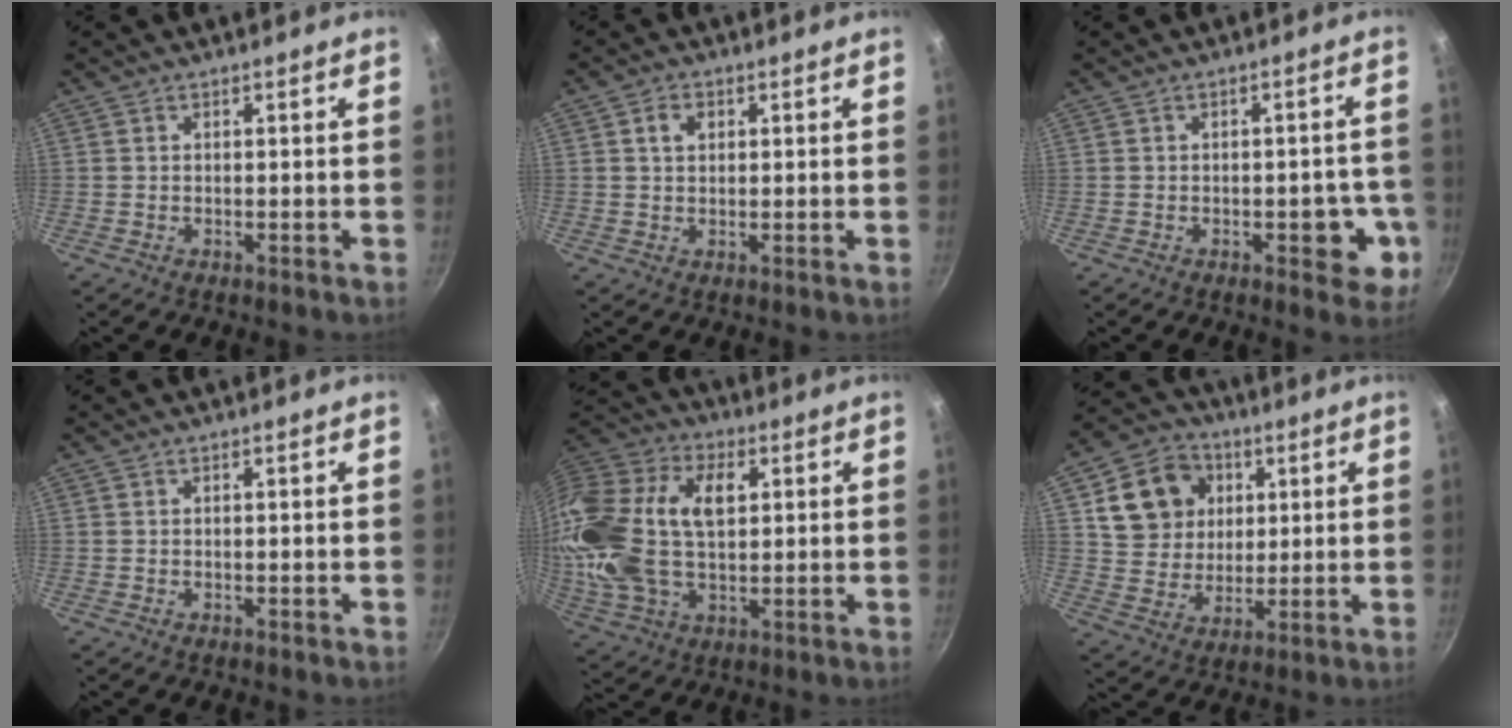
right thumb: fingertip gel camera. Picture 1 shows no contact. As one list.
[{"total": 3.0, "force": [0.9, 2.2, 1.8], "torque": [-0.021, 0.001, 0.014]}, {"total": 7.2, "force": [-2.2, 3.7, 5.8], "torque": [-0.036, 0.010, -0.026]}, {"total": 0.0}, {"total": 24.6, "force": [4.0, 15.0, 19.0], "torque": [-0.380, 0.016, 0.067]}, {"total": 13.6, "force": [4.0, 11.6, 5.8], "torque": [-0.079, 0.002, 0.072]}]